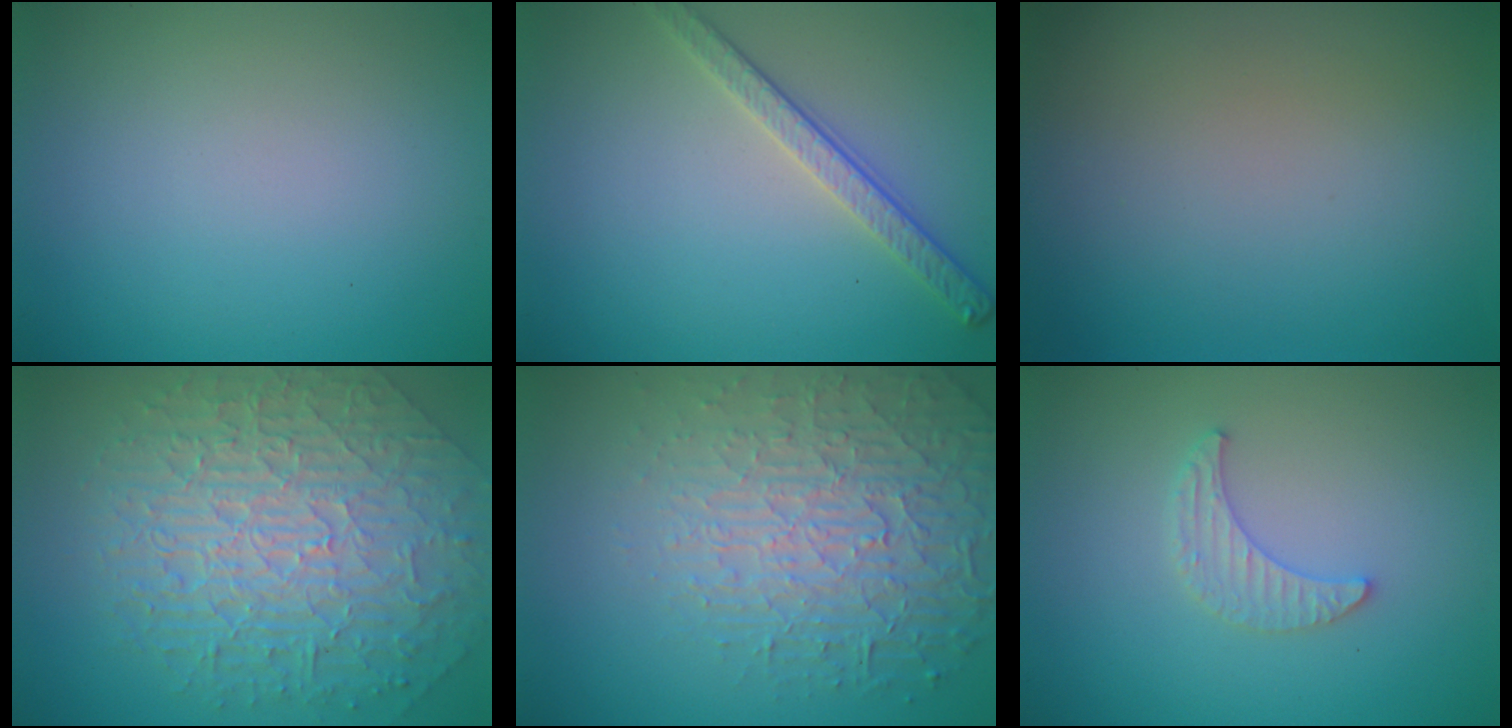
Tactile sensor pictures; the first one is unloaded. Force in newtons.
{"total": 2.8, "press": 2.6, "slide": 1.1}
{"total": 0.0}
{"total": 10.2, "press": 6.6, "slide": 7.7}
{"total": 6.6, "press": 5.1, "slide": 4.3}
{"total": 2.0, "press": 1.9, "slide": 0.5}